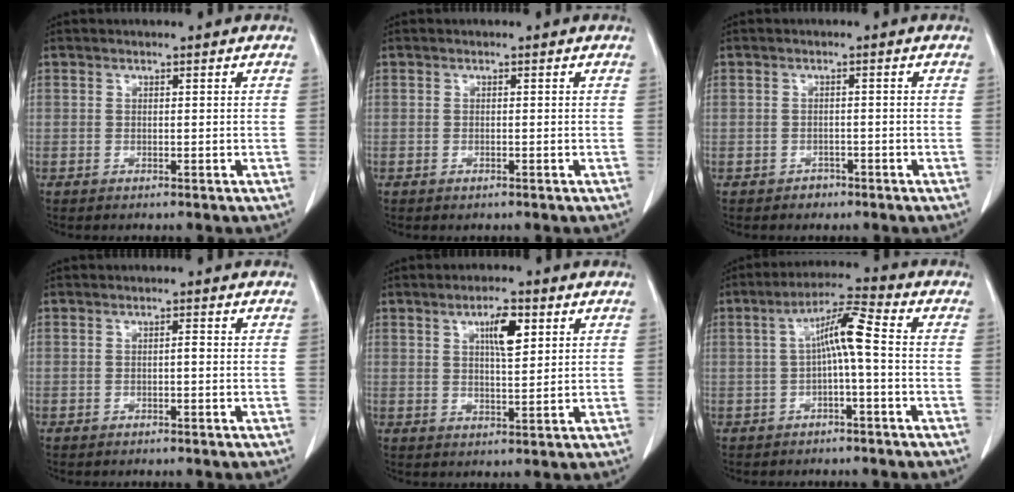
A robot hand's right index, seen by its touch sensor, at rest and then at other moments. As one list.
[{"total": 0.0}, {"total": 1.6, "force": [-1.1, 1.2, 0.1], "torque": [-0.002, 0.005, -0.018]}, {"total": 0.6, "force": [-0.2, 0.1, 0.6], "torque": [-0.010, 0.003, -0.003]}, {"total": 5.4, "force": [2.3, 1.4, 4.7], "torque": [-0.082, 0.000, 0.038]}, {"total": 6.7, "force": [-0.2, 0.4, 6.7], "torque": [-0.122, 0.024, -0.006]}]